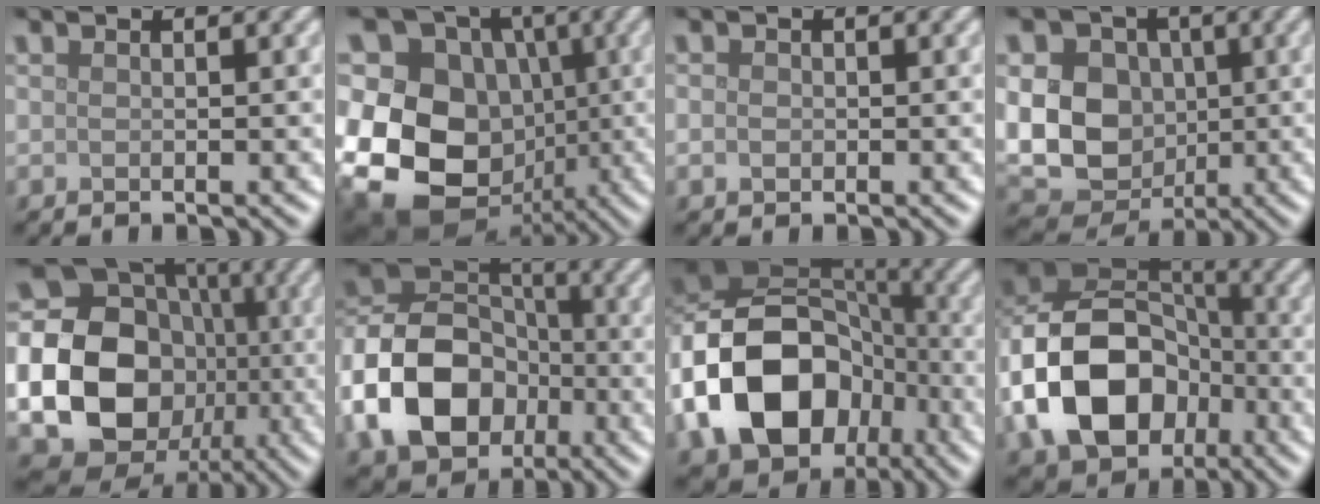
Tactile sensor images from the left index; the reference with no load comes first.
{"total": 15.4, "force": [-2.0, 12.9, 8.2], "torque": [-0.162, 0.000, -0.060]}
{"total": 0.9, "force": [-0.1, 0.8, 0.5], "torque": [-0.009, -0.001, -0.005]}
{"total": 12.5, "force": [0.3, 10.2, 7.1], "torque": [-0.125, 0.006, -0.018]}
{"total": 23.4, "force": [-3.6, 21.2, 9.3], "torque": [-0.215, -0.017, -0.102]}
{"total": 12.2, "force": [-3.8, 9.1, 7.1], "torque": [-0.142, 0.000, -0.084]}
{"total": 15.9, "force": [-5.1, 12.3, 8.7], "torque": [-0.176, -0.015, -0.103]}
{"total": 14.3, "force": [-4.3, 10.8, 8.4], "torque": [-0.174, -0.018, -0.085]}